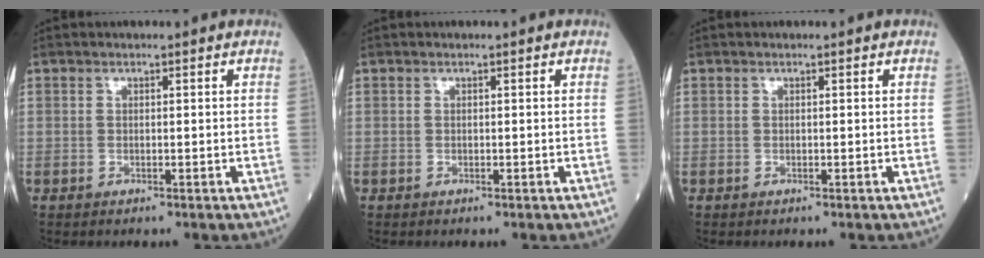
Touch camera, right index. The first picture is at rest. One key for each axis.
{"total": 0.0}
{"total": 0.0}